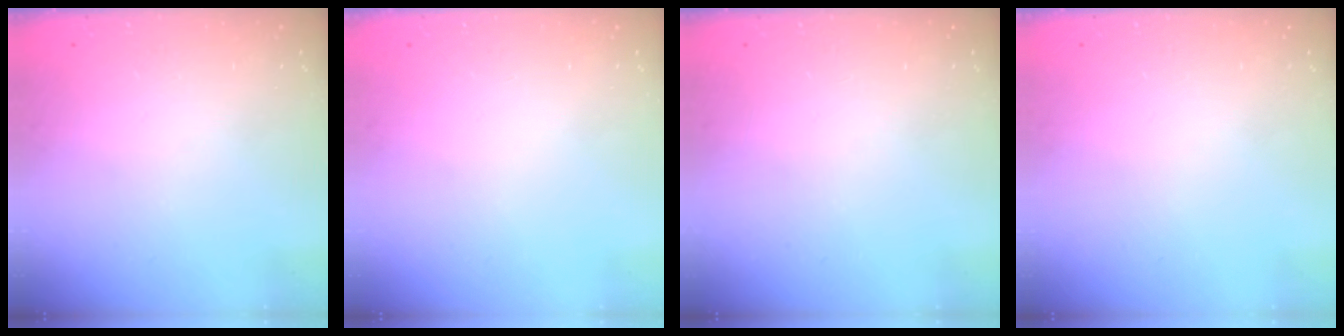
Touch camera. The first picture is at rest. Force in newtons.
{"total": 0.0}
{"total": 0.0}
{"total": 0.0}